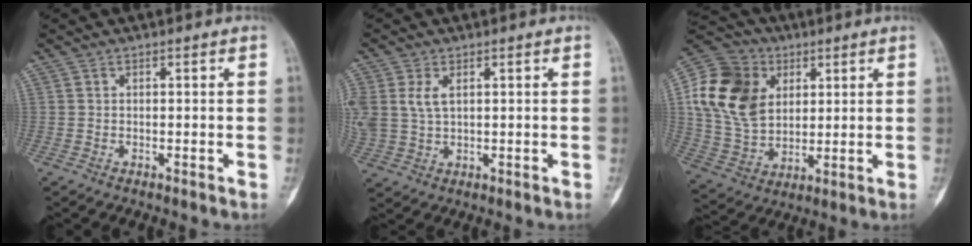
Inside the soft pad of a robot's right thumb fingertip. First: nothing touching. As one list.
[{"total": 7.4, "force": [2.1, 4.6, 5.4], "torque": [-0.132, 0.004, 0.052]}, {"total": 18.9, "force": [5.0, 14.3, 11.3], "torque": [-0.204, -0.003, 0.098]}]